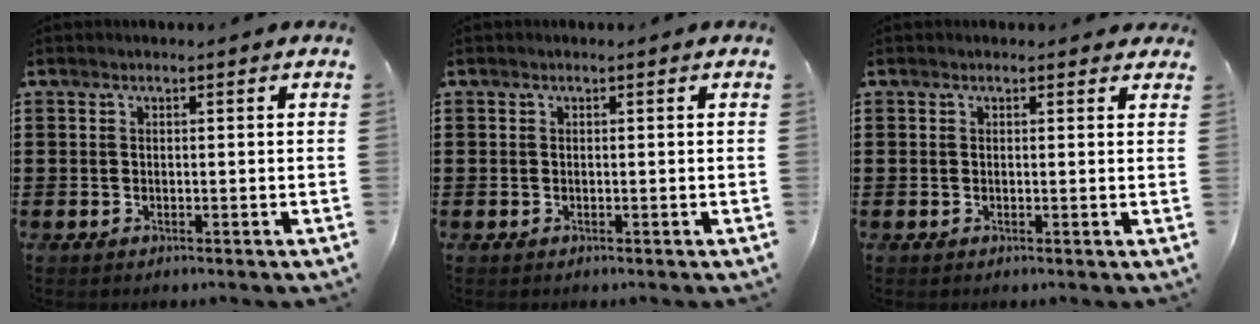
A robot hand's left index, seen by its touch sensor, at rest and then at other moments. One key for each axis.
{"total": 0.0}
{"total": 0.7, "fx": 0.5, "fy": 0.4, "fz": 0.3, "tx": -0.006, "ty": 0.005, "tz": 0.009}